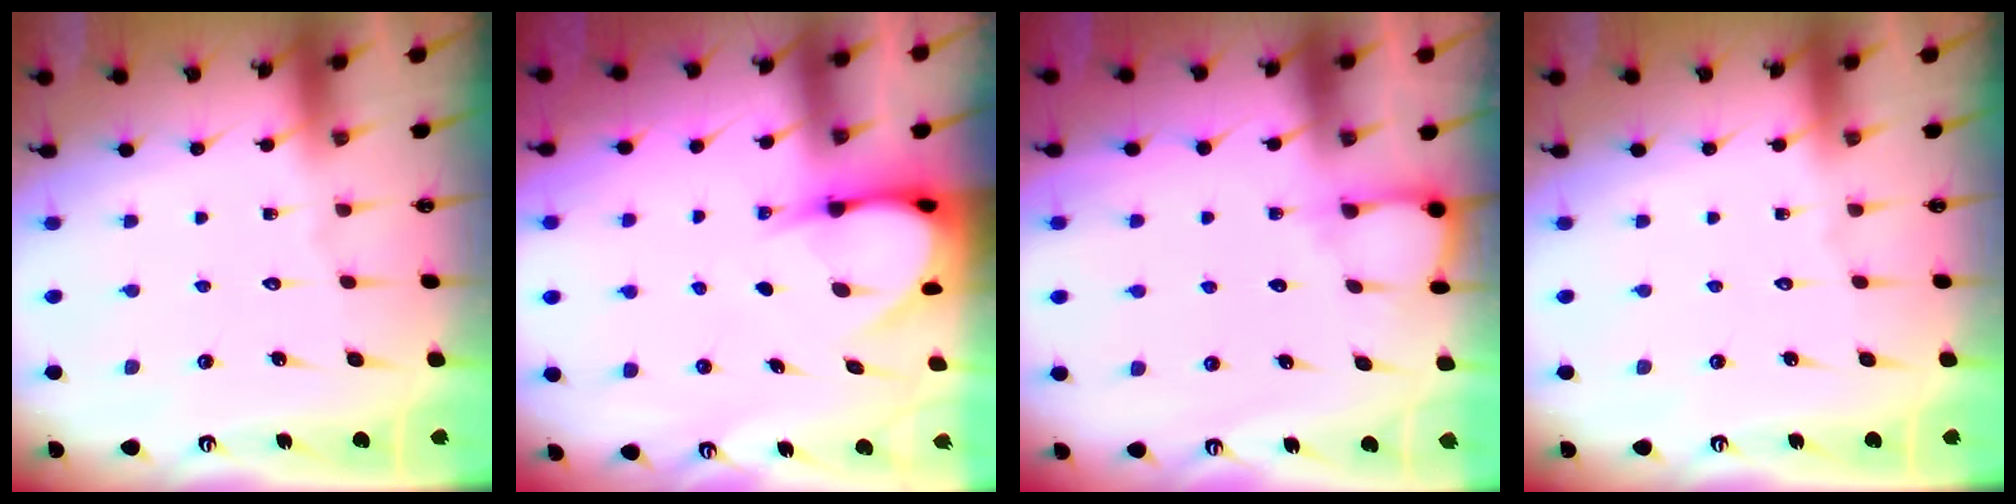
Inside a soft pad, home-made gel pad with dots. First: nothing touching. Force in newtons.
{"total": 6.1, "press": 6.1, "slide": 0.6}
{"total": 5.1, "press": 5.0, "slide": 0.5}
{"total": 0.0}